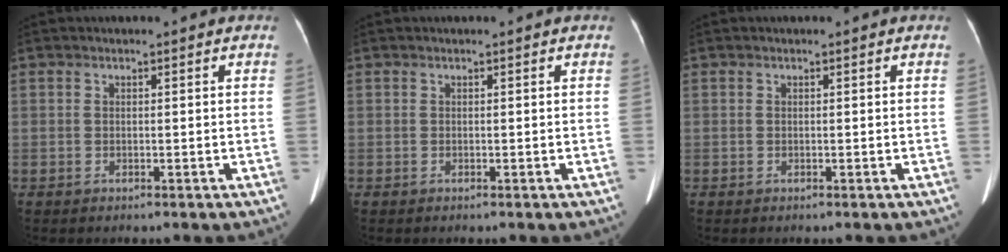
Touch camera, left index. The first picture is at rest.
{"total": 0.0}
{"total": 0.0}